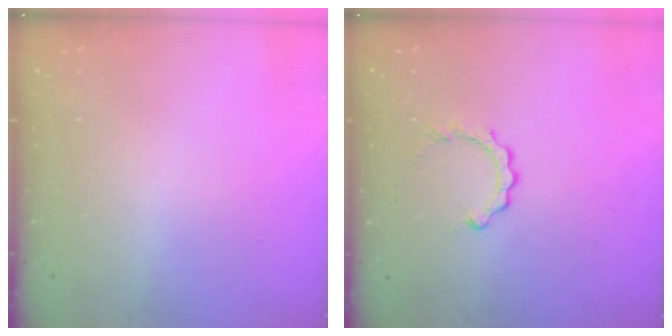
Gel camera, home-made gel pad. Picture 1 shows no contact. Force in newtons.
{"total": 2.9, "press": 2.9, "slide": 0.3}